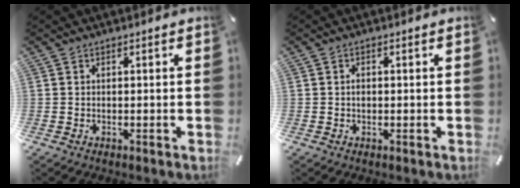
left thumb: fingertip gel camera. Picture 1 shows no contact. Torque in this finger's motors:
{"motor_torque": [0.04, 0.08, 0.07, 0.04, -0.02]}